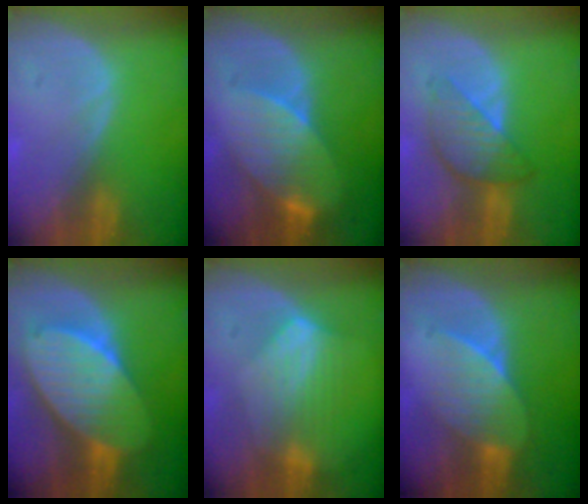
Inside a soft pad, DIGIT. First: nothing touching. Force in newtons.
{"total": 8.2, "press": 7.7, "slide": 2.7}
{"total": 5.9, "press": 5.9, "slide": 0.3}
{"total": 10.9, "press": 10.9, "slide": 0.6}
{"total": 7.0, "press": 6.5, "slide": 2.7}
{"total": 7.0, "press": 6.6, "slide": 2.4}